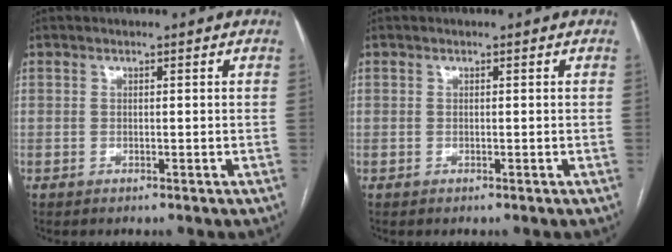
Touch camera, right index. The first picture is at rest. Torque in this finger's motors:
{"motor_torque": [-0.01, 0.00, -0.03, 0.01]}